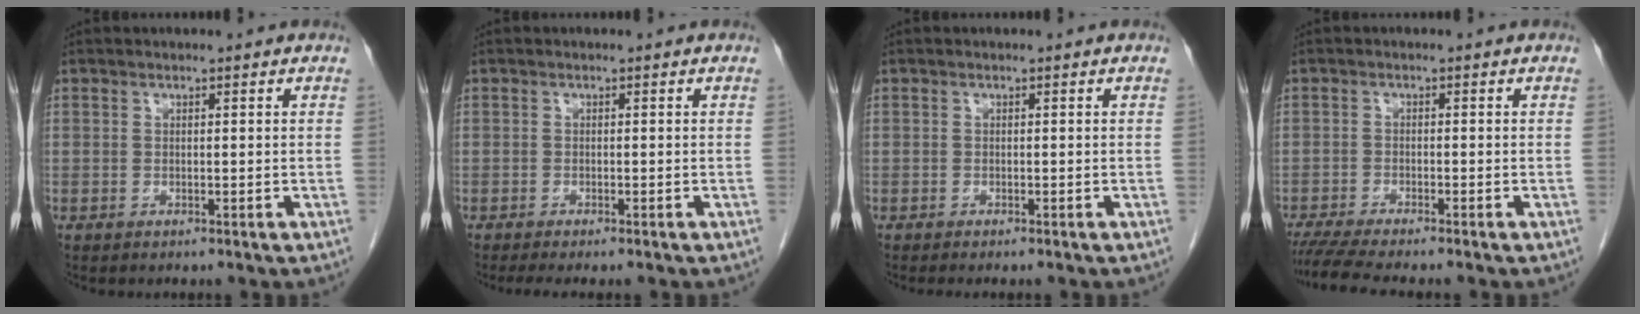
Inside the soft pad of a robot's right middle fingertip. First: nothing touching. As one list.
[{"total": 4.0, "force": [-3.3, 0.6, 2.2], "torque": [-0.028, -0.009, -0.045]}, {"total": 2.2, "force": [-1.9, 0.2, 1.0], "torque": [-0.014, -0.004, -0.023]}, {"total": 6.3, "force": [-5.5, -0.4, 3.1], "torque": [-0.046, -0.018, -0.091]}]